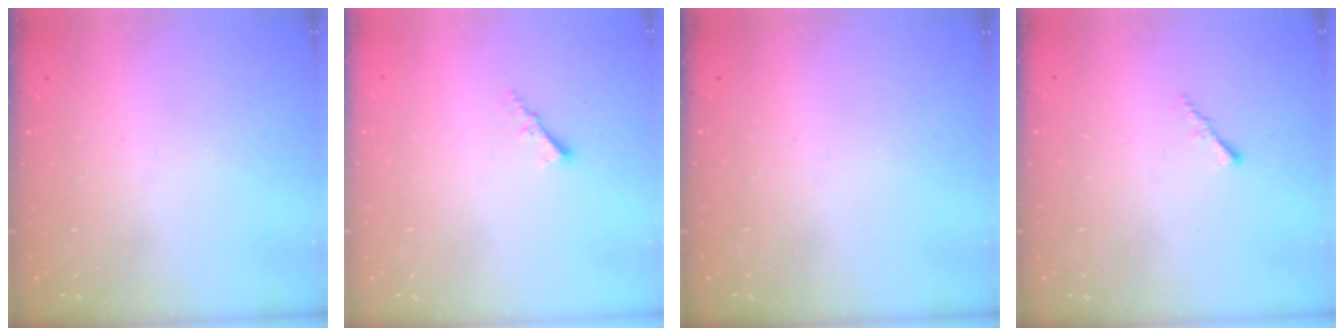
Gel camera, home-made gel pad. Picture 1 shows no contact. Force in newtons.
{"total": 2.2, "press": 2.2, "slide": 0.4}
{"total": 0.0}
{"total": 1.2, "press": 1.1, "slide": 0.4}